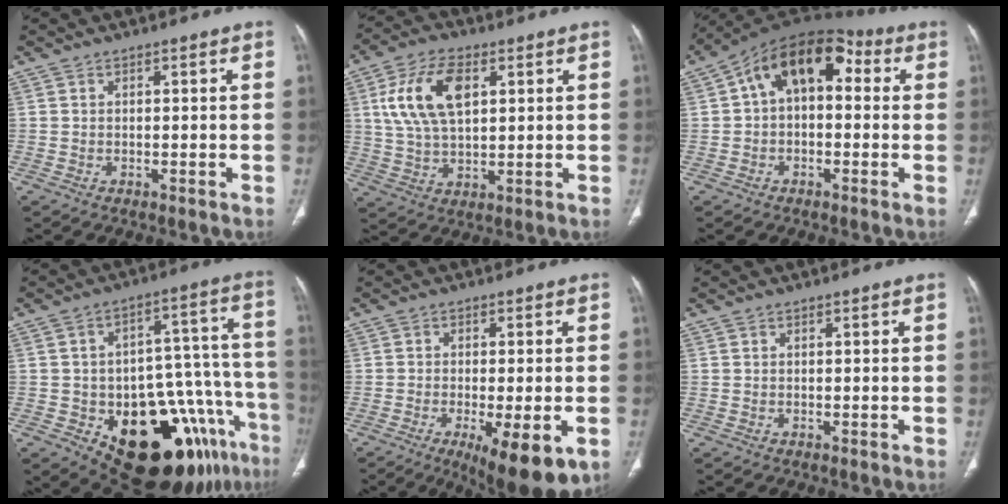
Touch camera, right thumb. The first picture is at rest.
{"total": 13.2, "force": [4.0, 7.1, 10.4], "torque": [-0.197, -0.002, 0.077]}
{"total": 13.4, "force": [2.4, 8.4, 10.1], "torque": [-0.132, 0.045, 0.023]}
{"total": 24.7, "force": [-12.7, 10.8, 18.2], "torque": [-0.162, 0.083, -0.168]}
{"total": 12.8, "force": [-5.1, 4.0, 11.0], "torque": [-0.146, -0.010, -0.066]}
{"total": 0.0}